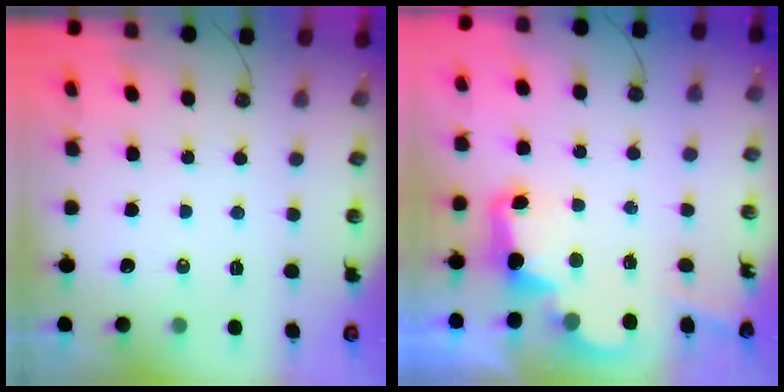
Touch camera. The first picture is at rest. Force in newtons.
{"total": 3.7, "press": 3.7, "slide": 0.7}